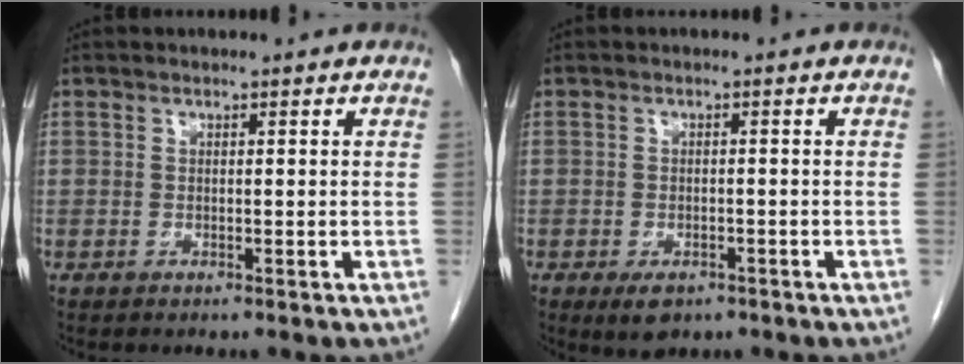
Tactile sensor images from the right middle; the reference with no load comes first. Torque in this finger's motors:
{"motor_torque": [0.76, -0.54, 0.04, 0.05]}